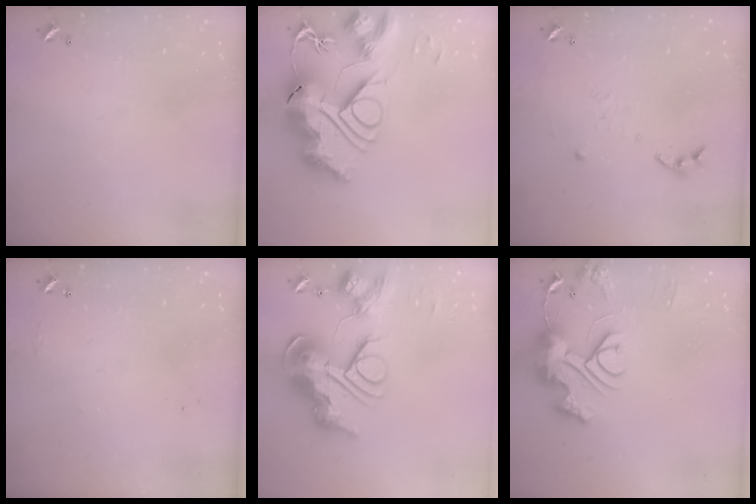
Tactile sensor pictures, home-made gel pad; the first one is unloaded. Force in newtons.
{"total": 0.7, "press": 0.7, "slide": 0.0}
{"total": 5.8, "press": 5.8, "slide": 0.6}
{"total": 4.3, "press": 4.3, "slide": 0.6}
{"total": 0.7, "press": 0.7, "slide": 0.0}
{"total": 13.2, "press": 13.1, "slide": 1.4}